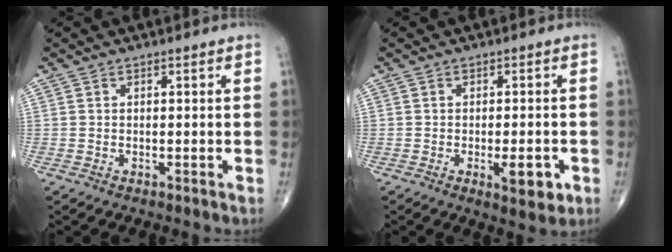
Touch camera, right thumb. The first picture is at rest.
{"total": 5.7, "force": [-2.0, 2.0, 5.0], "torque": [-0.057, -0.005, -0.023]}